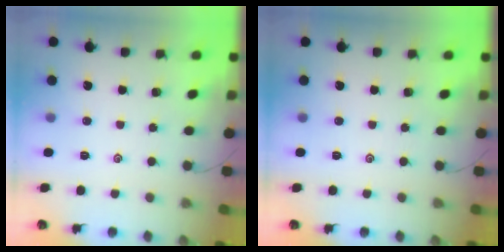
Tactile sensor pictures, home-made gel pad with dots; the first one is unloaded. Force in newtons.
{"total": 0.0}